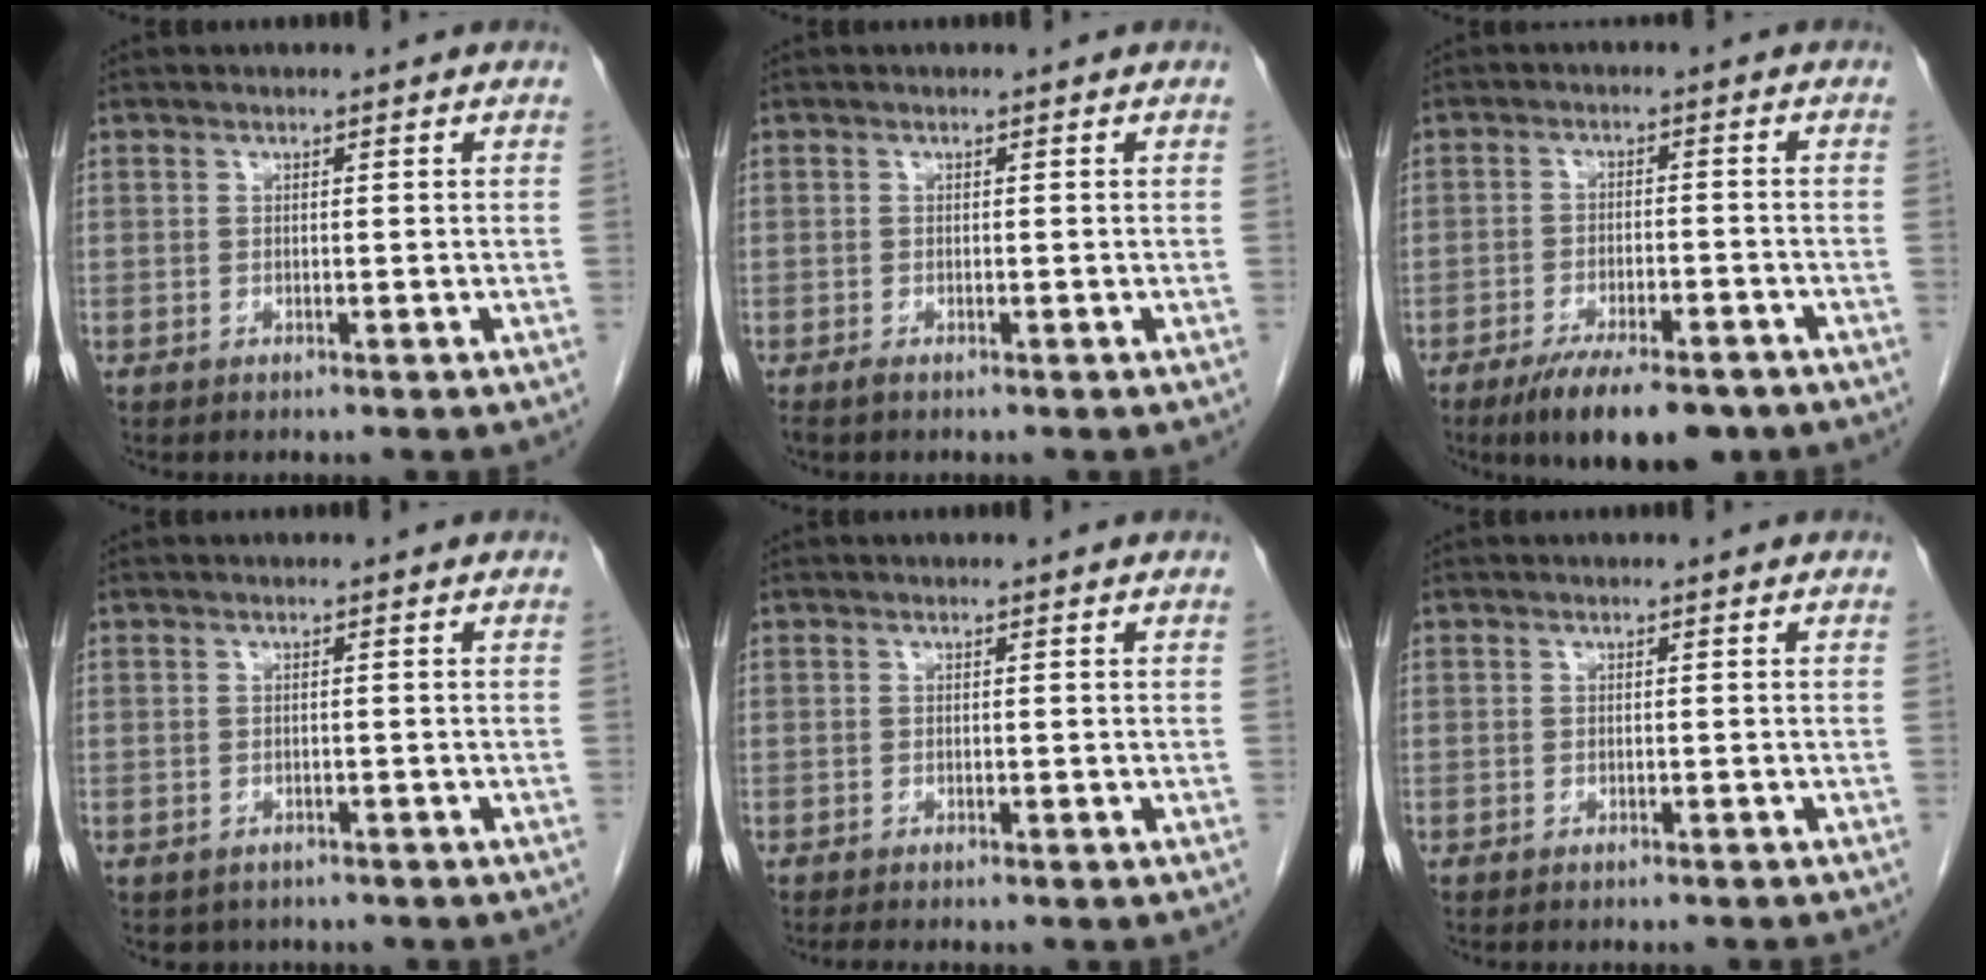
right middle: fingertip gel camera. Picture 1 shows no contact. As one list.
[{"total": 0.6, "force": [-0.4, 0.0, 0.3], "torque": [-0.011, -0.002, -0.008]}, {"total": 10.8, "force": [-7.9, 3.2, 6.7], "torque": [-0.100, -0.011, -0.122]}, {"total": 2.6, "force": [-2.1, 1.6, 0.2], "torque": [-0.007, 0.003, -0.028]}, {"total": 1.6, "force": [-1.4, 0.0, 0.8], "torque": [-0.015, -0.004, -0.020]}, {"total": 2.6, "force": [-2.4, -0.1, 0.9], "torque": [-0.013, 0.000, -0.030]}]